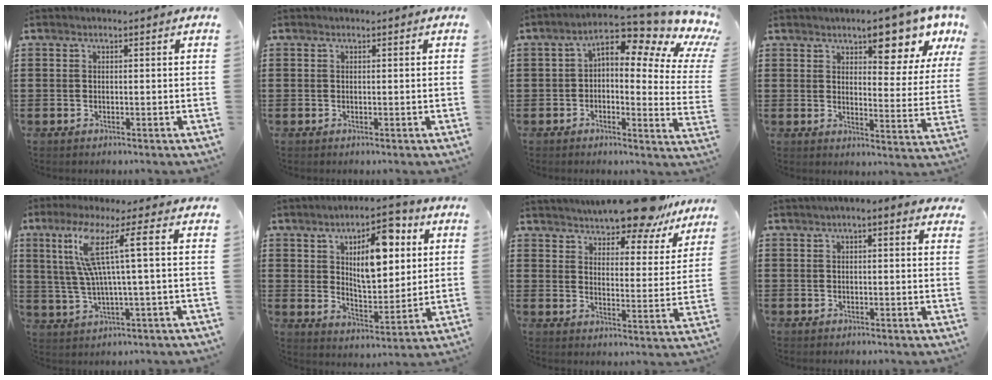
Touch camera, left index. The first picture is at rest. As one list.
[{"total": 0.0}, {"total": 7.6, "force": [4.3, 2.1, 5.9], "torque": [-0.093, -0.047, 0.057]}, {"total": 9.0, "force": [6.7, 2.4, 5.6], "torque": [-0.071, -0.030, 0.106]}, {"total": 10.1, "force": [2.7, -0.1, 9.8], "torque": [-0.221, -0.009, 0.030]}, {"total": 10.9, "force": [4.7, 4.9, 8.5], "torque": [-0.134, -0.011, 0.076]}, {"total": 10.2, "force": [9.4, 1.4, 3.8], "torque": [-0.066, -0.053, 0.167]}, {"total": 1.4, "force": [0.7, 0.7, 1.0], "torque": [-0.022, 0.006, 0.011]}]